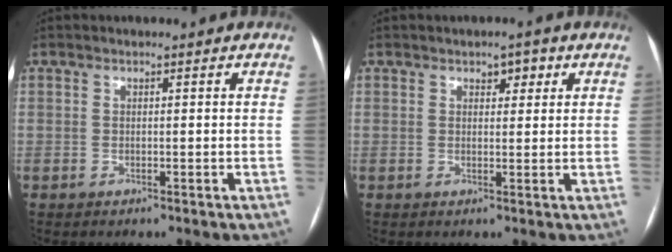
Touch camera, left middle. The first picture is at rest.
{"total": 2.3, "force": [1.3, 1.3, 1.4], "torque": [-0.015, 0.005, 0.018]}